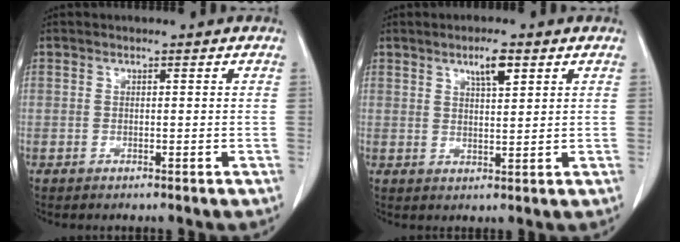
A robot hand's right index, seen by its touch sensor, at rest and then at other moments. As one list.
[{"total": 3.9, "force": [2.2, 0.8, 3.1], "torque": [-0.055, 0.000, 0.039]}]